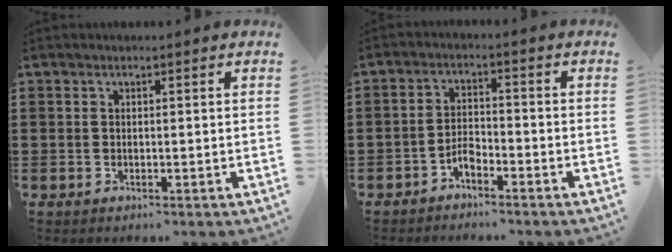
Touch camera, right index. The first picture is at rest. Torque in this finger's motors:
{"motor_torque": [1.95, 0.19, 0.16, -0.01]}